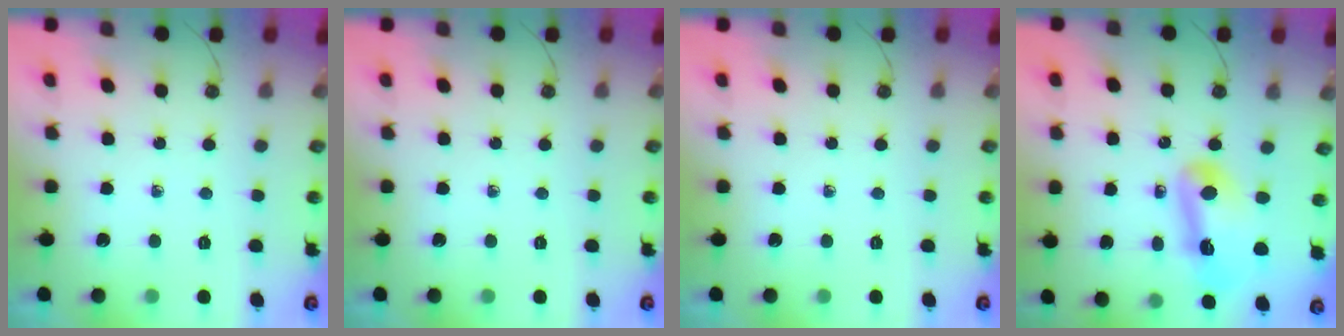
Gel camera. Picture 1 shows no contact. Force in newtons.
{"total": 0.0}
{"total": 0.0}
{"total": 13.8, "press": 13.7, "slide": 1.5}